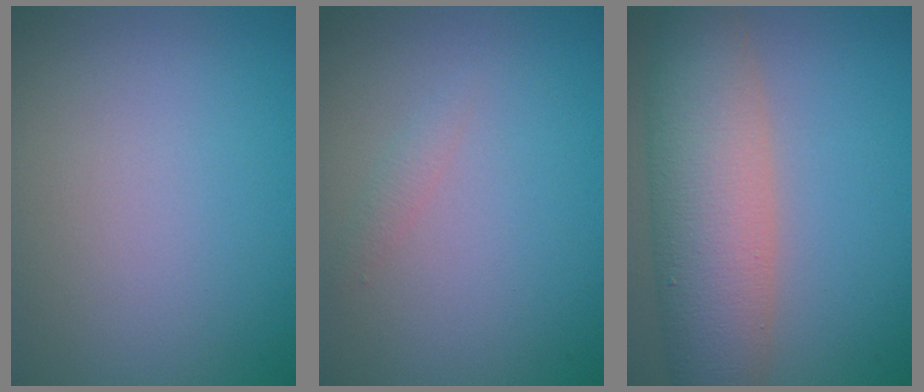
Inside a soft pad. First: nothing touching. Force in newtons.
{"total": 0.8, "press": 0.8, "slide": 0.1}
{"total": 8.2, "press": 8.2, "slide": 0.4}